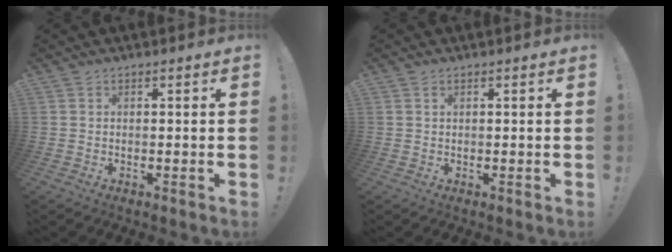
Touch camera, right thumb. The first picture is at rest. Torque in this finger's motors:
{"motor_torque": [0.01, 0.13, 0.08, -0.05, 0.06]}